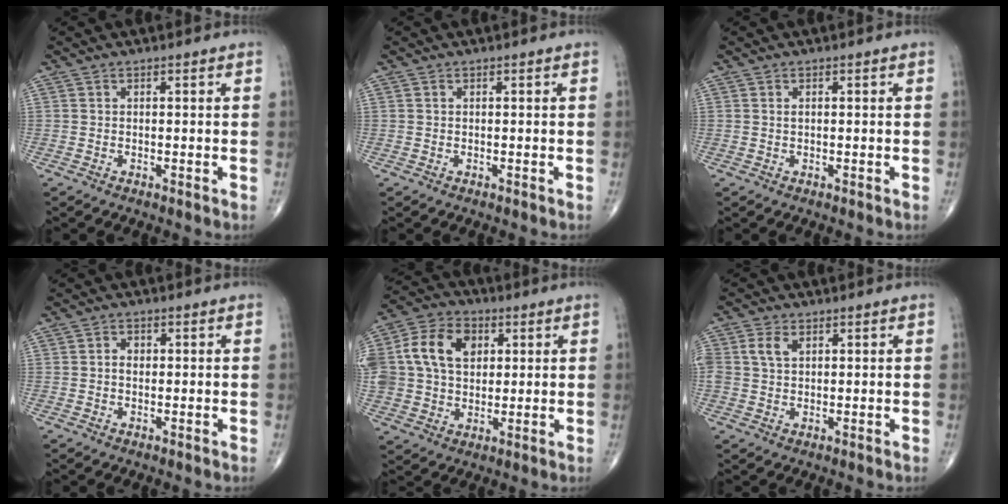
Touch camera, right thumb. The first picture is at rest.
{"total": 0.0}
{"total": 0.7, "force": [0.2, 0.4, 0.6], "torque": [-0.012, 0.004, 0.006]}
{"total": 2.0, "force": [0.2, 1.5, 1.3], "torque": [-0.017, 0.005, 0.002]}
{"total": 15.4, "force": [3.6, 11.5, 9.6], "torque": [-0.177, 0.012, 0.064]}
{"total": 4.1, "force": [1.4, 2.7, 2.7], "torque": [-0.055, 0.005, 0.029]}